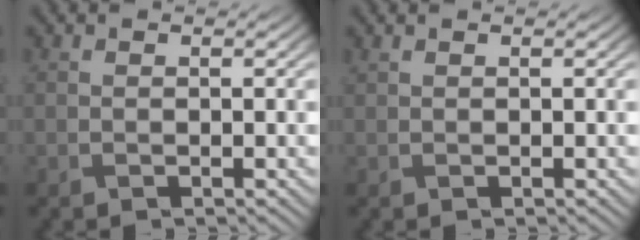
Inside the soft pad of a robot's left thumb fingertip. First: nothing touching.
{"total": 0.0}